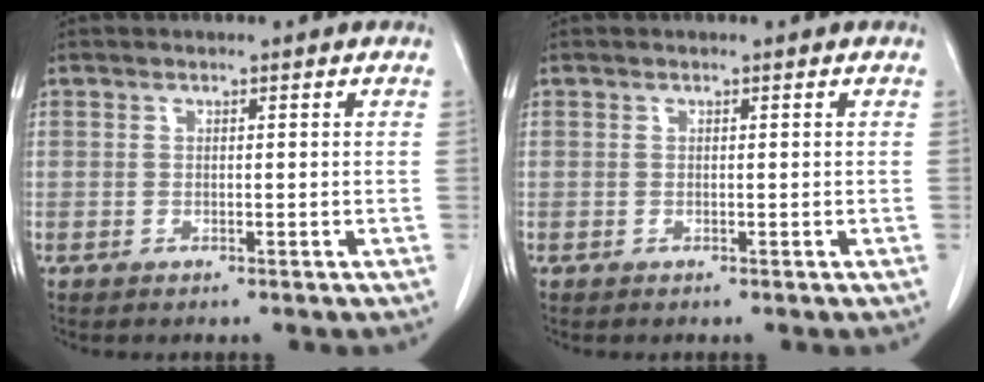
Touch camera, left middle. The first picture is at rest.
{"total": 0.0}